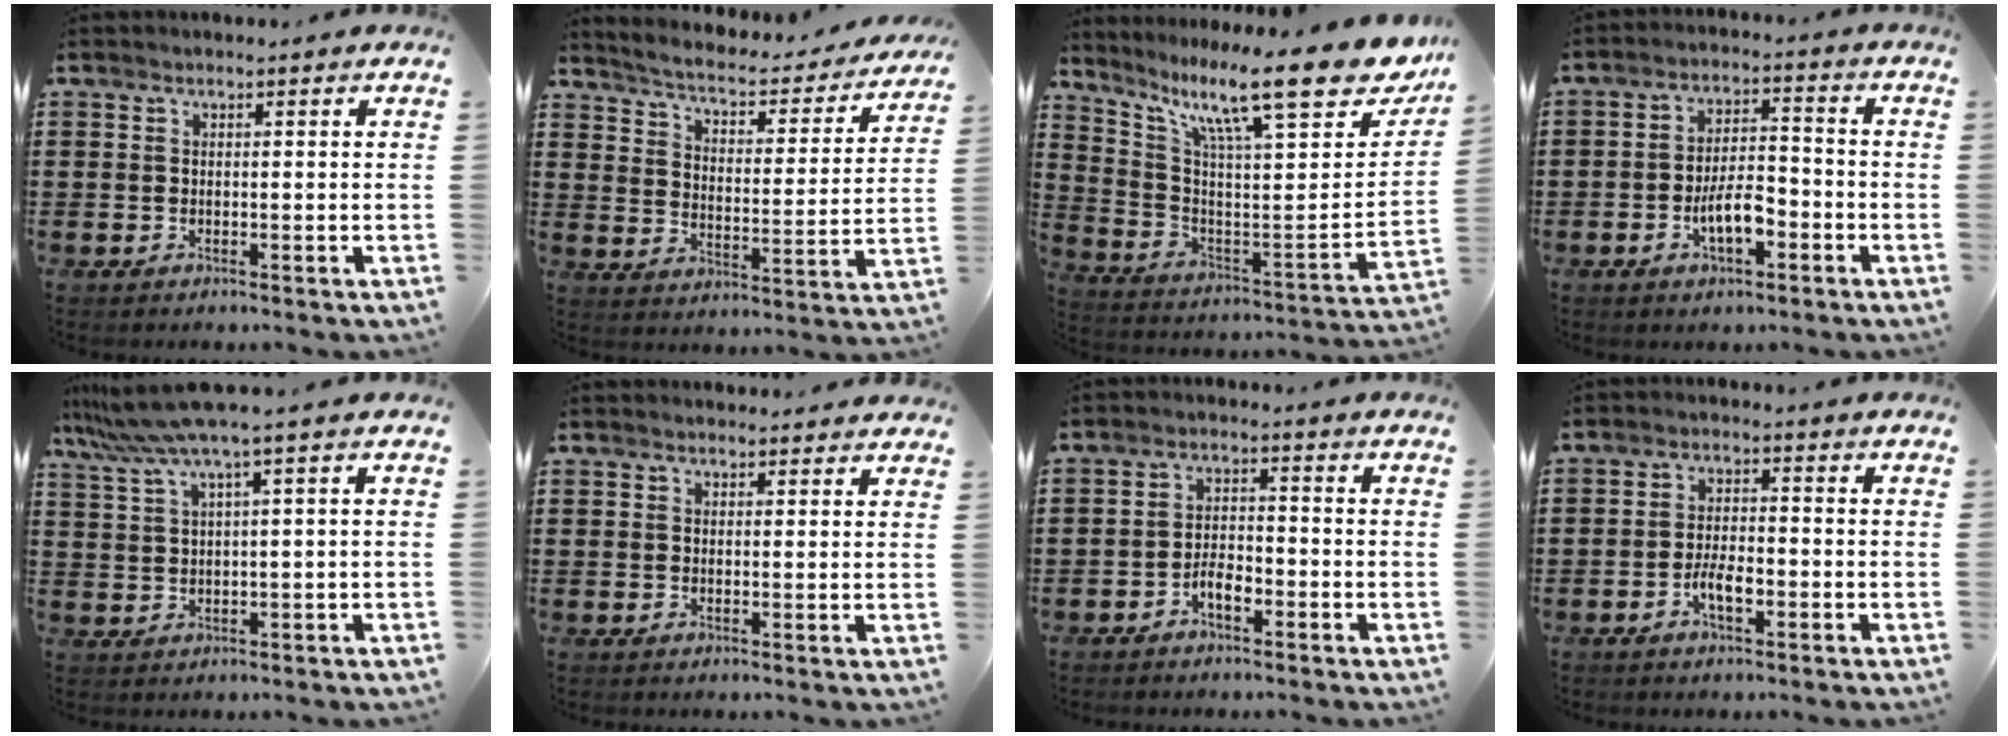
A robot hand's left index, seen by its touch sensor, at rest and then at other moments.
{"total": 3.1, "force": [2.8, 0.2, 1.3], "torque": [-0.044, -0.029, 0.035]}
{"total": 15.4, "force": [11.0, 1.7, 10.7], "torque": [-0.202, -0.086, 0.172]}
{"total": 6.4, "force": [-2.5, 2.4, 5.3], "torque": [-0.102, 0.009, -0.049]}
{"total": 5.4, "force": [2.8, -0.4, 4.6], "torque": [-0.113, -0.020, 0.044]}
{"total": 1.5, "force": [1.4, 0.2, 0.2], "torque": [-0.007, 0.002, 0.028]}
{"total": 3.4, "force": [-2.0, 1.4, 2.3], "torque": [-0.042, 0.006, -0.038]}
{"total": 4.2, "force": [-1.6, 1.6, 3.5], "torque": [-0.073, 0.000, -0.033]}